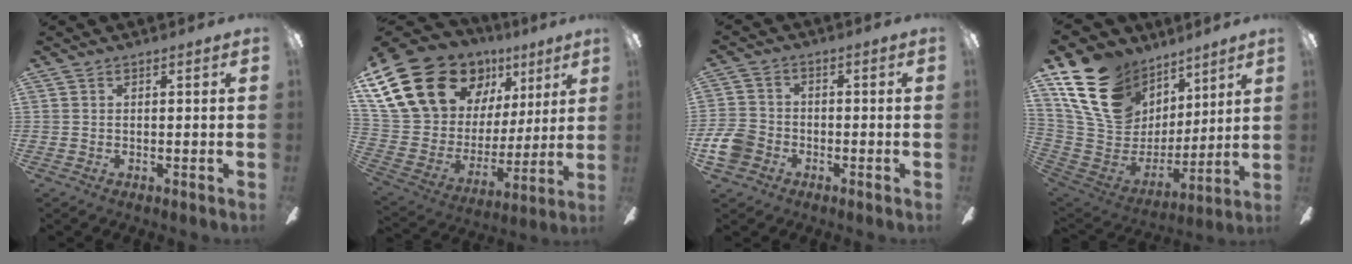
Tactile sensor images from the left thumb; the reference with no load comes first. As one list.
[{"total": 24.9, "force": [14.3, 15.6, 13.2], "torque": [-0.269, -0.076, 0.286]}, {"total": 7.4, "force": [-3.2, 5.7, 3.5], "torque": [-0.087, 0.024, -0.060]}, {"total": 22.9, "force": [11.6, 16.1, 11.4], "torque": [-0.225, -0.044, 0.229]}]